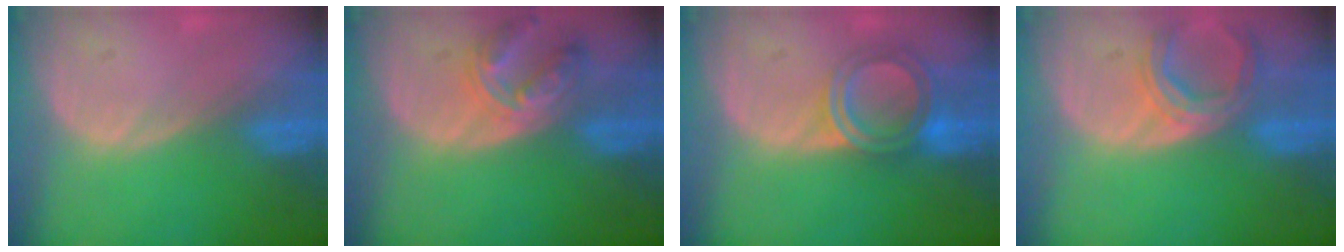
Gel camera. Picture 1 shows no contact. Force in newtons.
{"total": 7.6, "press": 6.6, "slide": 3.6}
{"total": 6.1, "press": 5.3, "slide": 3.1}
{"total": 6.2, "press": 5.7, "slide": 2.5}